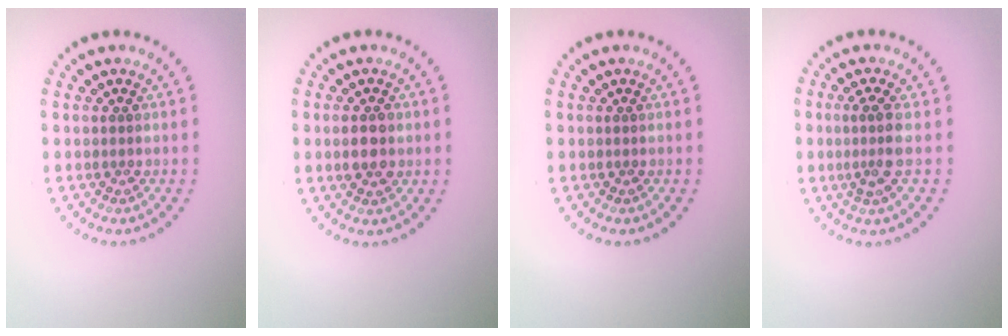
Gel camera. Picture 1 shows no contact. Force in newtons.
{"total": 2.2, "press": 2.2, "slide": 0.2}
{"total": 0.0}
{"total": 2.4, "press": 1.9, "slide": 1.5}